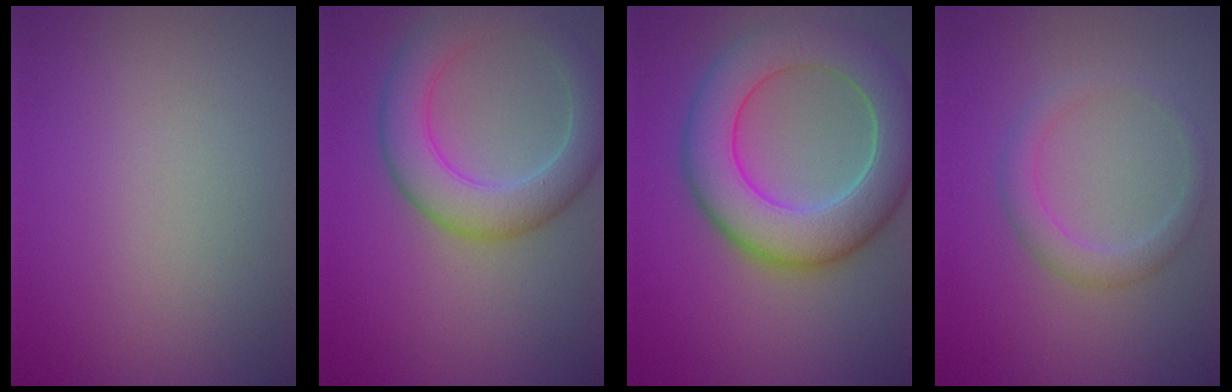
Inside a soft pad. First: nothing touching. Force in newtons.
{"total": 6.1, "press": 6.1, "slide": 0.2}
{"total": 9.4, "press": 9.3, "slide": 0.6}
{"total": 2.3, "press": 2.3, "slide": 0.3}